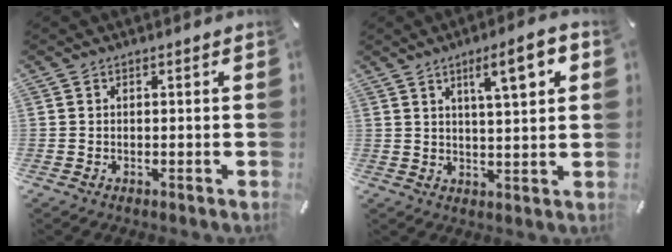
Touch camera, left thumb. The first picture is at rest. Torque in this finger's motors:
{"motor_torque": [1.51, 1.67, 1.03, -1.03, 0.34]}